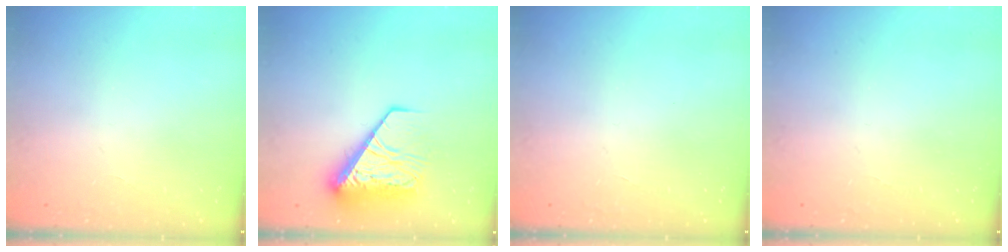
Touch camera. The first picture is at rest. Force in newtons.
{"total": 14.5, "press": 14.4, "slide": 1.8}
{"total": 0.0}
{"total": 0.0}